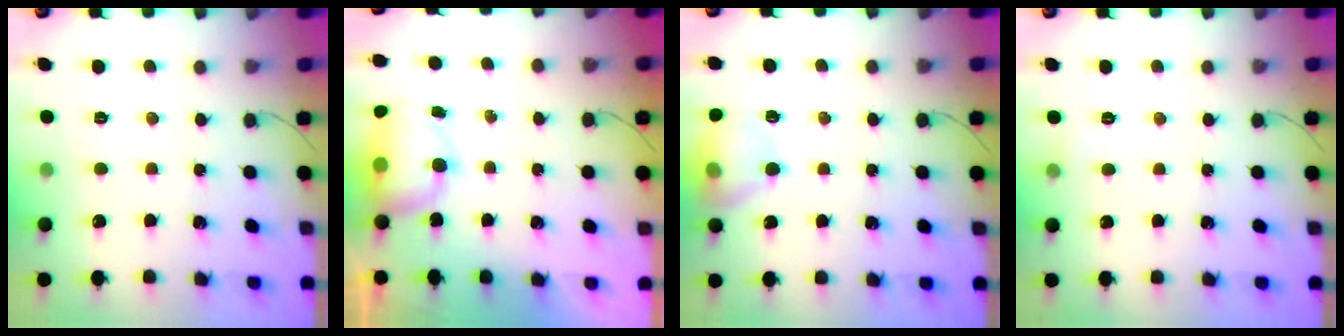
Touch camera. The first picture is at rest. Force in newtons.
{"total": 8.3, "press": 7.8, "slide": 2.9}
{"total": 13.3, "press": 13.2, "slide": 1.0}
{"total": 3.4, "press": 3.3, "slide": 1.0}